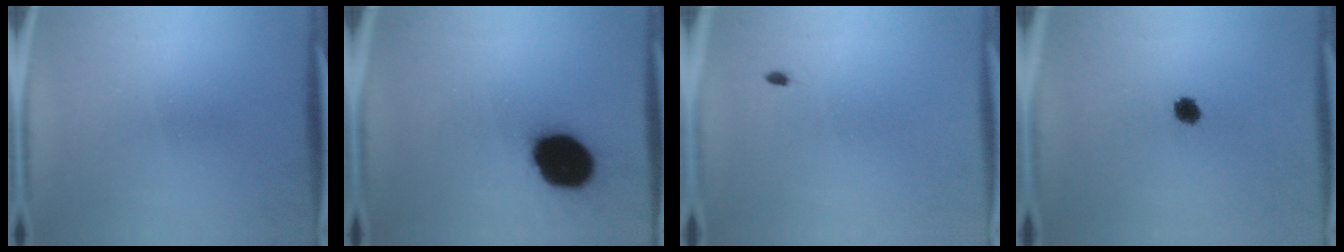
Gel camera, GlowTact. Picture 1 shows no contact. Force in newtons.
{"total": 19.3}
{"total": 0.5}
{"total": 3.0}